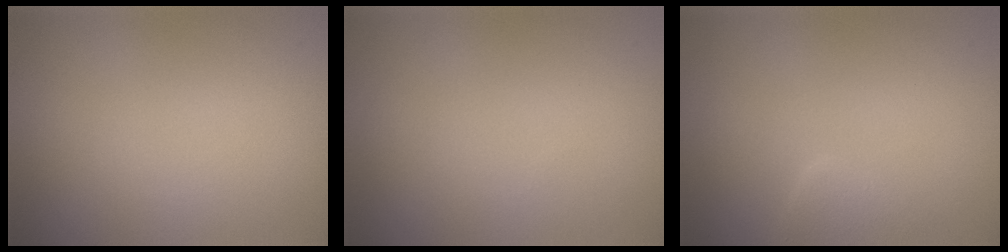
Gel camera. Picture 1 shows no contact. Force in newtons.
{"total": 0.0}
{"total": 2.1, "press": 2.1, "slide": 0.2}